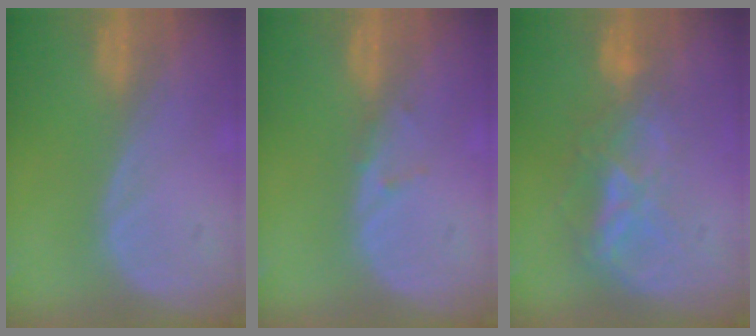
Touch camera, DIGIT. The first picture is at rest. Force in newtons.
{"total": 1.1, "press": 0.8, "slide": 0.7}
{"total": 6.4, "press": 5.9, "slide": 2.5}